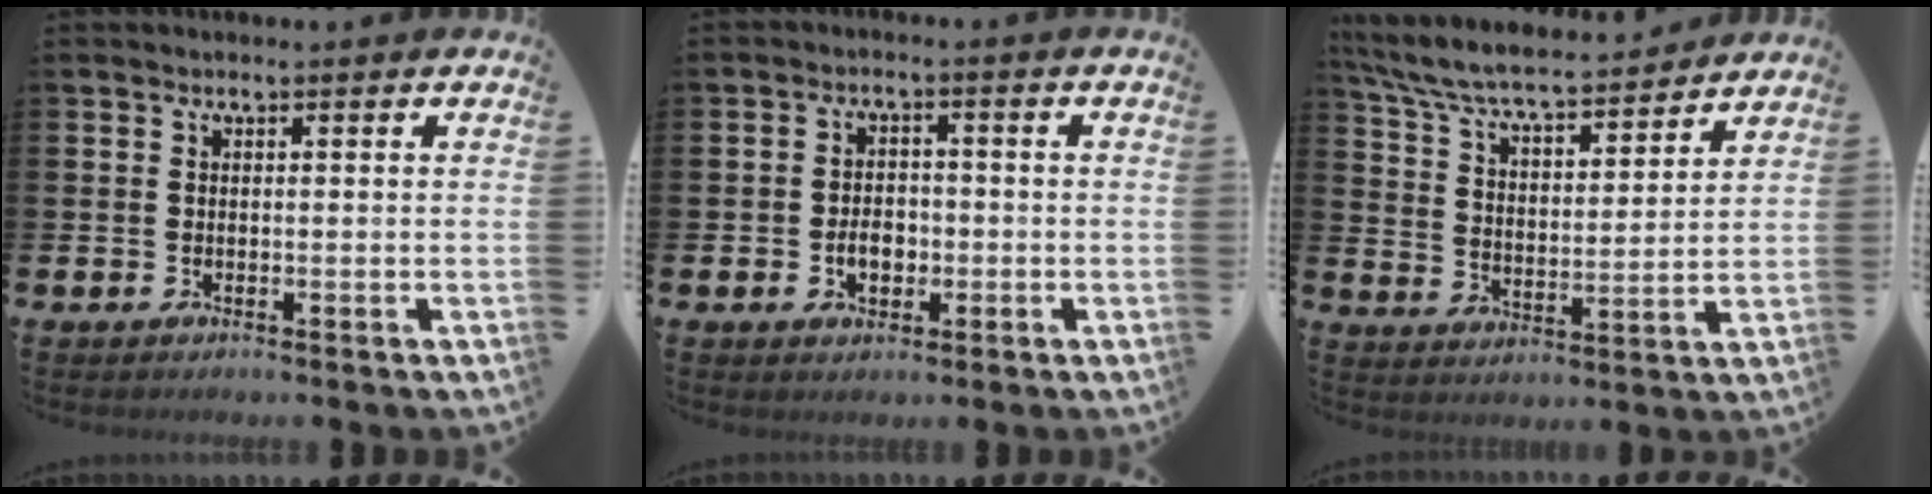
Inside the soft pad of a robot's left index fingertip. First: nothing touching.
{"total": 3.3, "force": [-1.0, 2.4, 2.1], "torque": [-0.021, -0.005, -0.025]}
{"total": 7.2, "force": [6.7, 1.1, 2.4], "torque": [-0.080, -0.051, 0.111]}